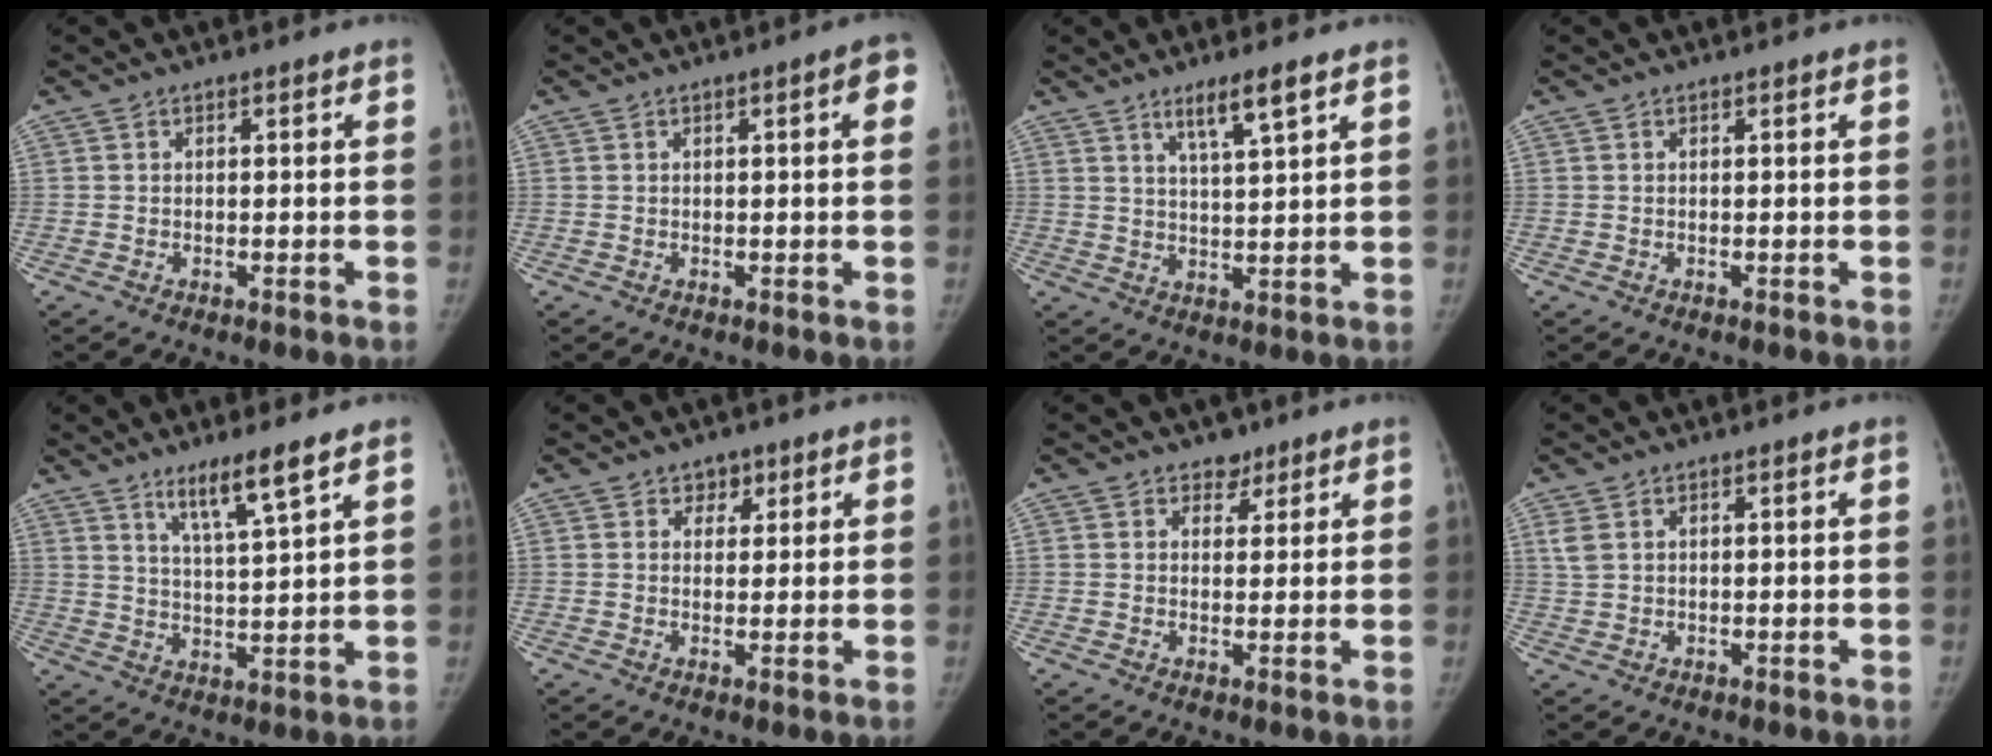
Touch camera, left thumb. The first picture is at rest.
{"total": 3.4, "force": [0.9, 0.7, 3.2], "torque": [-0.033, 0.004, 0.008]}
{"total": 5.9, "force": [3.7, 0.4, 4.5], "torque": [-0.081, -0.027, 0.069]}
{"total": 0.0}
{"total": 7.4, "force": [5.2, 0.2, 5.4], "torque": [-0.097, -0.038, 0.096]}
{"total": 2.6, "force": [1.5, 2.0, 0.7], "torque": [0.015, -0.006, 0.017]}
{"total": 2.5, "force": [1.8, 1.8, 0.4], "torque": [0.015, -0.009, 0.020]}
{"total": 2.2, "force": [1.1, 1.2, 1.4], "torque": [-0.035, 0.007, 0.033]}